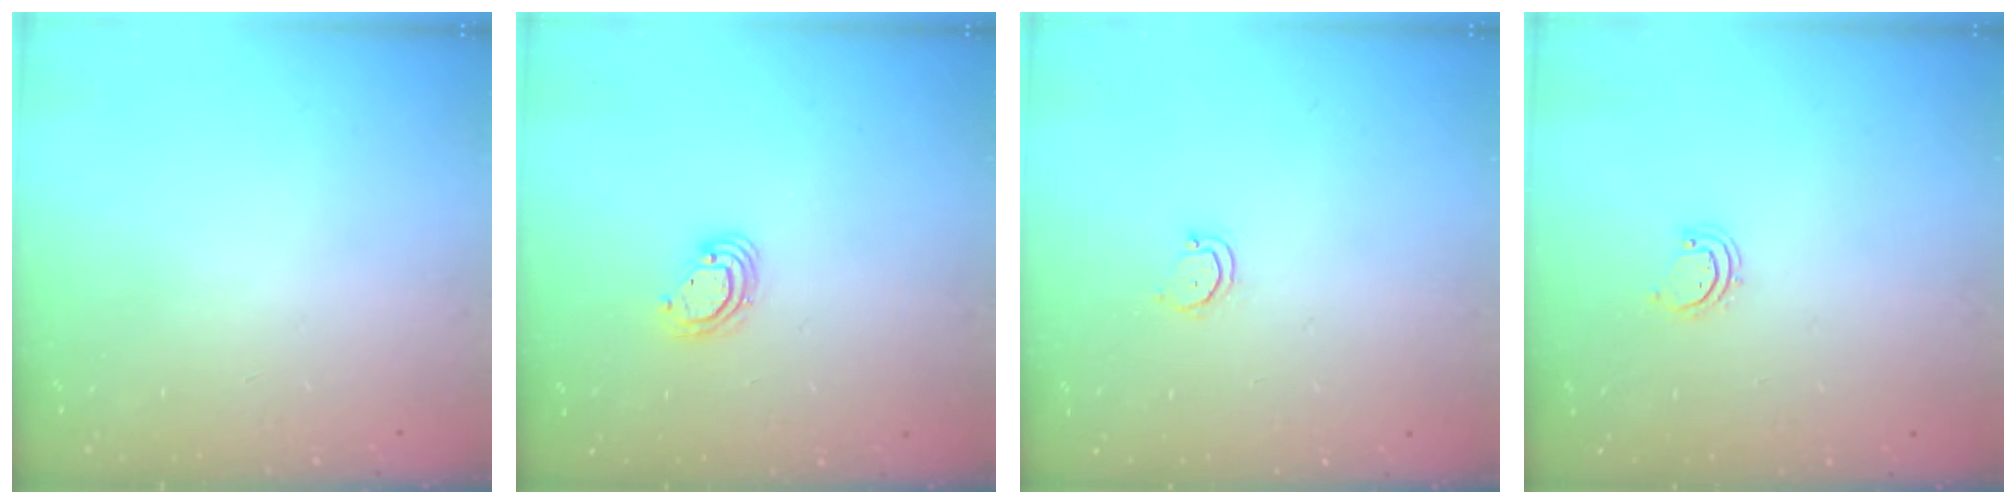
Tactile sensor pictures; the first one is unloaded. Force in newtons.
{"total": 5.7, "press": 5.7, "slide": 0.5}
{"total": 2.7, "press": 2.7, "slide": 0.3}
{"total": 2.5, "press": 2.5, "slide": 0.3}